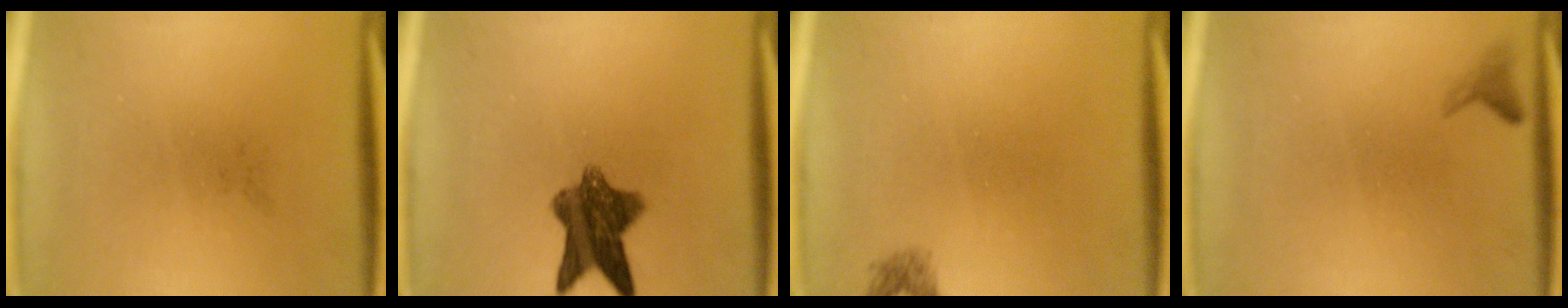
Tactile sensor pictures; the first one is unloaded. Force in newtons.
{"total": 8.6}
{"total": 1.1}
{"total": 1.0}